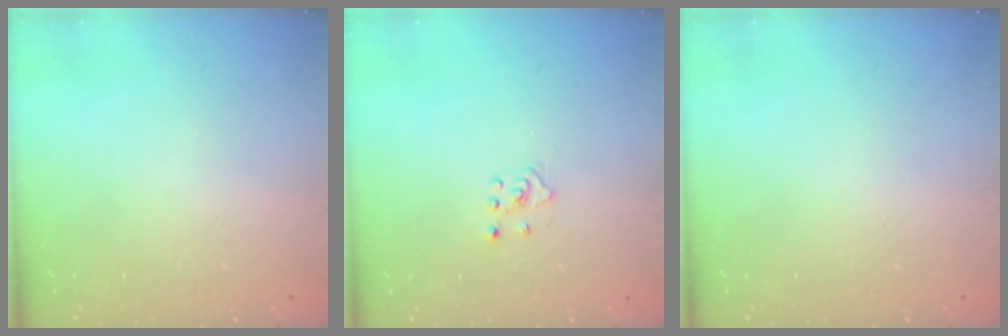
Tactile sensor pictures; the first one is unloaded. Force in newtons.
{"total": 2.4, "press": 2.4, "slide": 0.5}
{"total": 0.0}